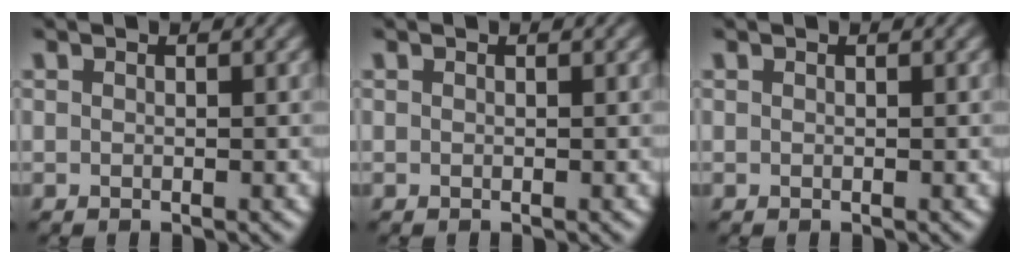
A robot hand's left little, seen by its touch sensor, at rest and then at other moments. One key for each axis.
{"total": 0.0}
{"total": 0.0}